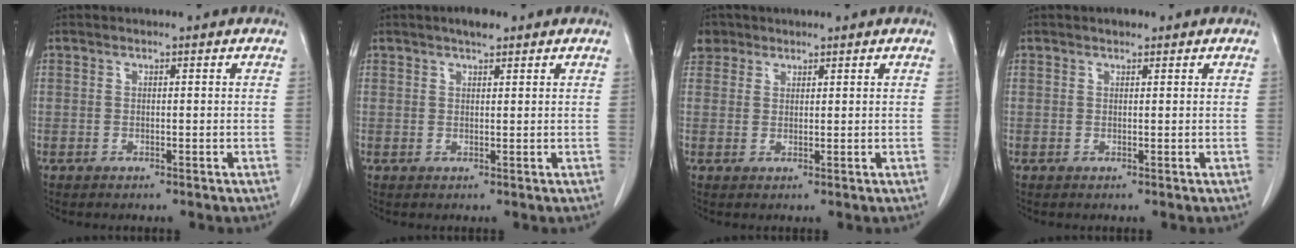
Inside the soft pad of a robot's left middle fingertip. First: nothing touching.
{"total": 2.3, "force": [1.8, 0.6, 1.4], "torque": [-0.025, 0.005, 0.027]}
{"total": 4.2, "force": [2.8, 3.1, 0.4], "torque": [-0.006, 0.014, 0.055]}
{"total": 0.9, "force": [0.7, 0.4, 0.4], "torque": [-0.011, 0.003, 0.012]}